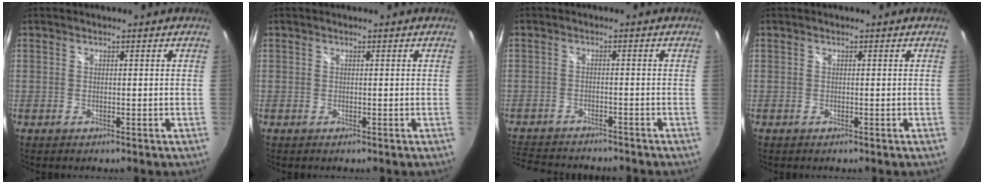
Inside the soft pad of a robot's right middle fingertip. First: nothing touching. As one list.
[{"total": 0.0}, {"total": 10.2, "force": [-9.2, 2.9, 3.5], "torque": [-0.092, -0.008, -0.146]}, {"total": 0.0}]